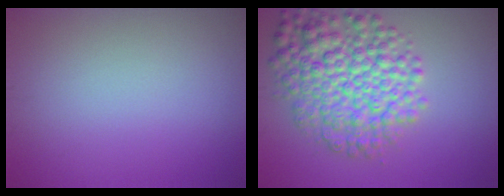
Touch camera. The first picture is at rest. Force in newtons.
{"total": 8.1, "press": 8.1, "slide": 0.2}